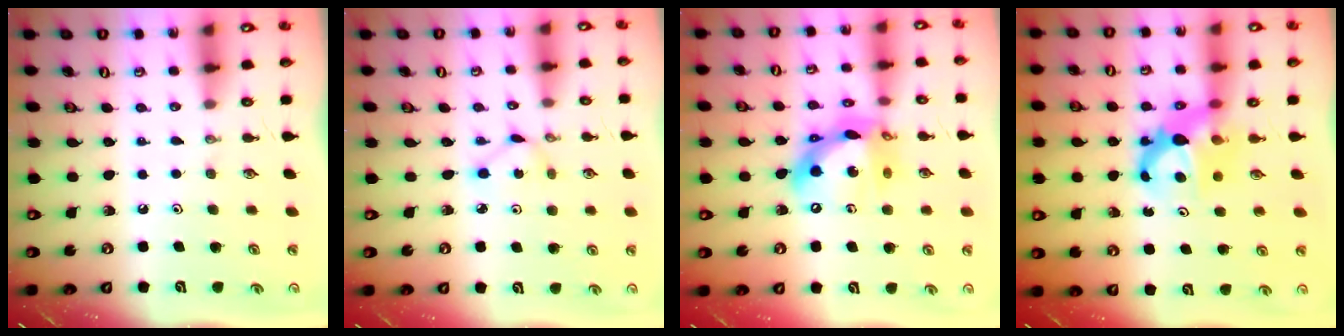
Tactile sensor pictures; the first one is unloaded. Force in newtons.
{"total": 2.3, "press": 2.3, "slide": 0.3}
{"total": 14.4, "press": 14.3, "slide": 1.6}
{"total": 7.1, "press": 7.1, "slide": 0.5}